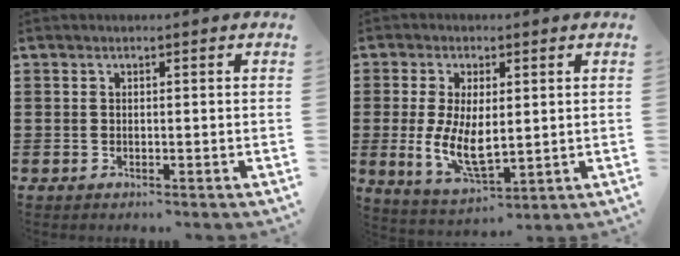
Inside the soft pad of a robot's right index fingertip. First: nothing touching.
{"total": 8.1, "force": [-0.2, 3.8, 7.1], "torque": [-0.149, -0.008, -0.004]}